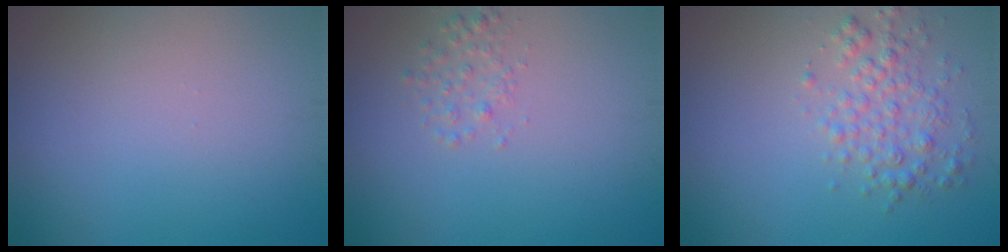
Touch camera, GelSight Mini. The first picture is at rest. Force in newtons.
{"total": 1.4, "press": 1.4, "slide": 0.1}
{"total": 2.9, "press": 2.9, "slide": 0.1}